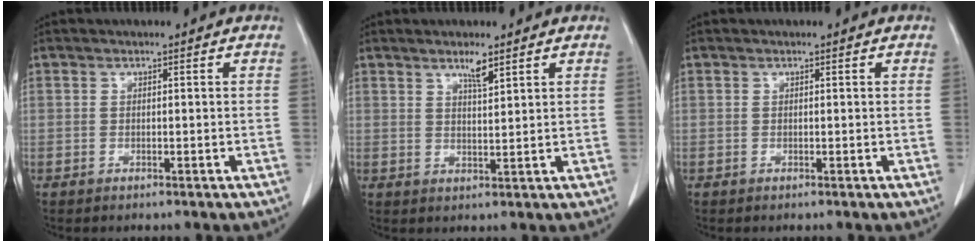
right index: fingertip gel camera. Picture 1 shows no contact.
{"total": 2.9, "force": [2.1, 0.2, 1.9], "torque": [-0.039, -0.003, 0.039]}
{"total": 0.0}